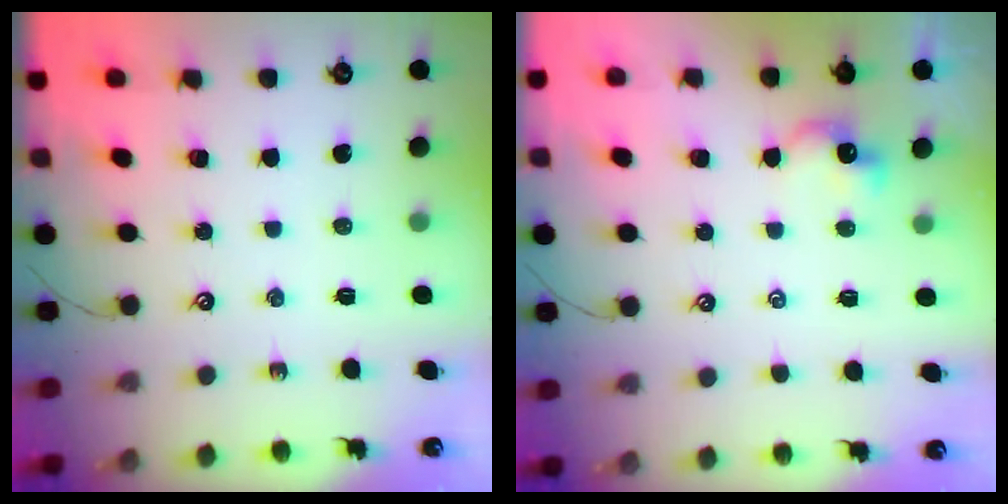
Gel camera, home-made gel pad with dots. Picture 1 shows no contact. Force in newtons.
{"total": 2.5, "press": 2.5, "slide": 0.1}